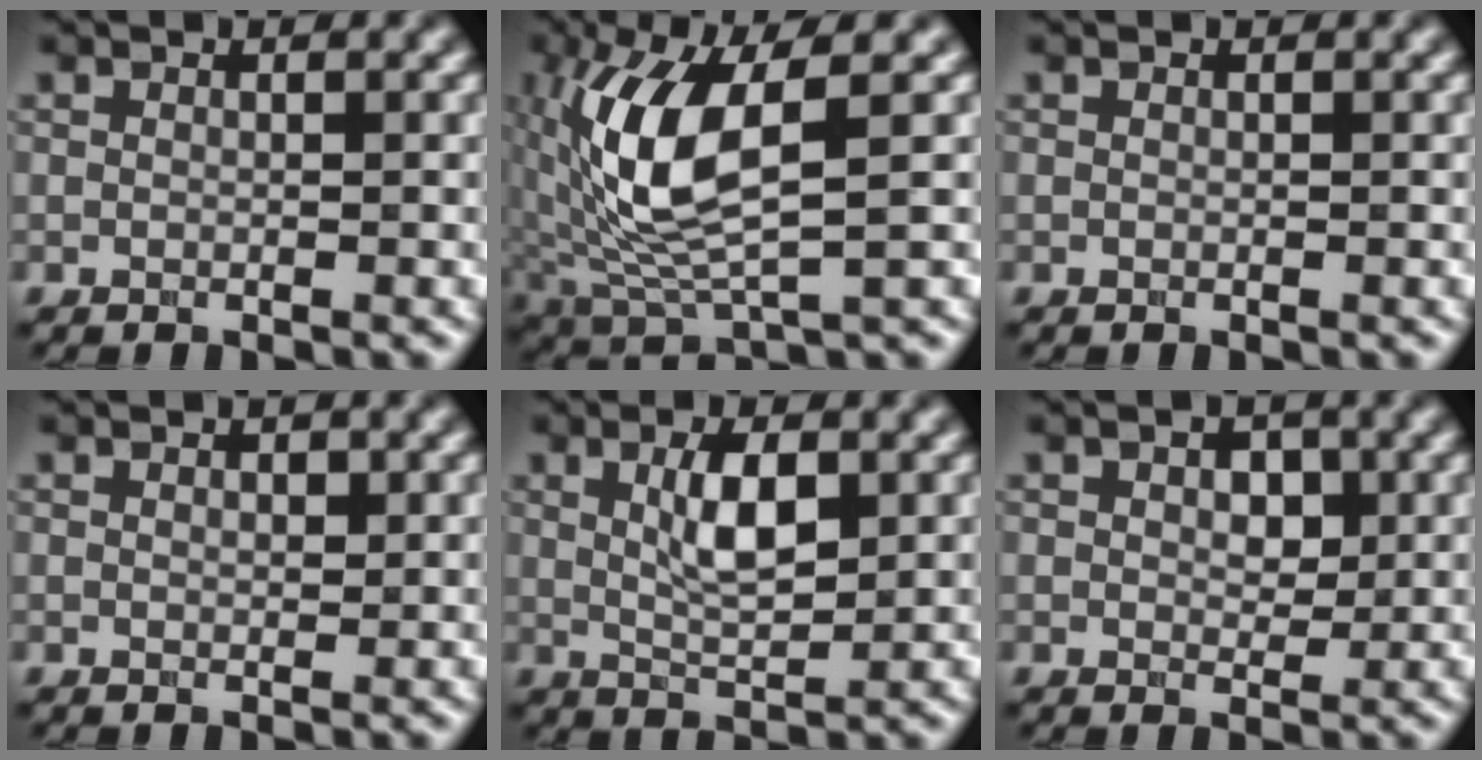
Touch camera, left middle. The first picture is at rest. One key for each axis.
{"total": 8.2, "fx": 0.8, "fy": 2.6, "fz": 7.7, "tx": -0.182, "ty": -0.001, "tz": 0.031}
{"total": 0.0}
{"total": 0.0}
{"total": 3.6, "fx": 0.7, "fy": 1.0, "fz": 3.3, "tx": -0.075, "ty": 0.003, "tz": 0.024}
{"total": 1.7, "fx": 0.4, "fy": 1.0, "fz": 1.2, "tx": -0.021, "ty": 0.001, "tz": 0.017}